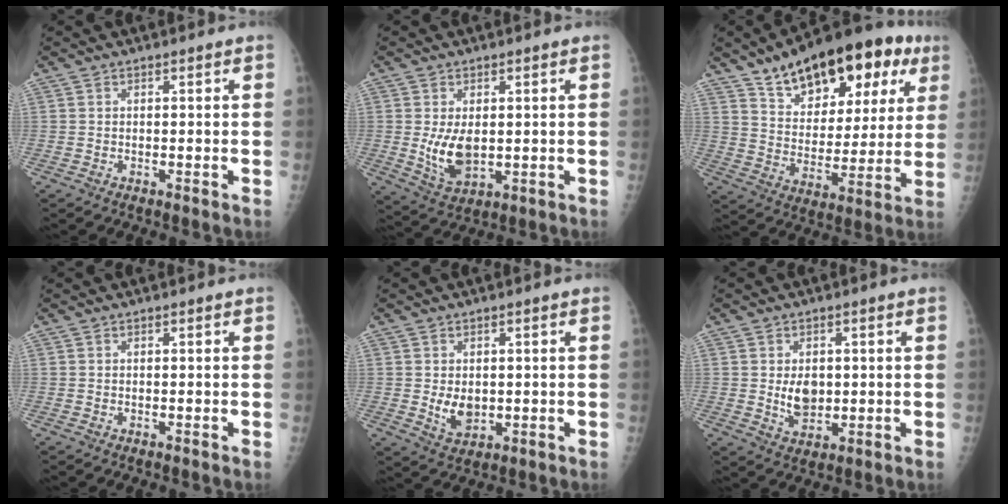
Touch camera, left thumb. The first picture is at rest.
{"total": 7.2, "force": [0.1, 4.3, 5.8], "torque": [-0.094, -0.018, 0.015]}
{"total": 24.4, "force": [13.8, 12.3, 16.0], "torque": [-0.195, -0.016, 0.214]}
{"total": 0.0}
{"total": 4.9, "force": [0.0, 3.5, 3.4], "torque": [-0.041, -0.009, 0.012]}
{"total": 5.6, "force": [0.4, 4.0, 4.0], "torque": [-0.044, -0.008, 0.017]}